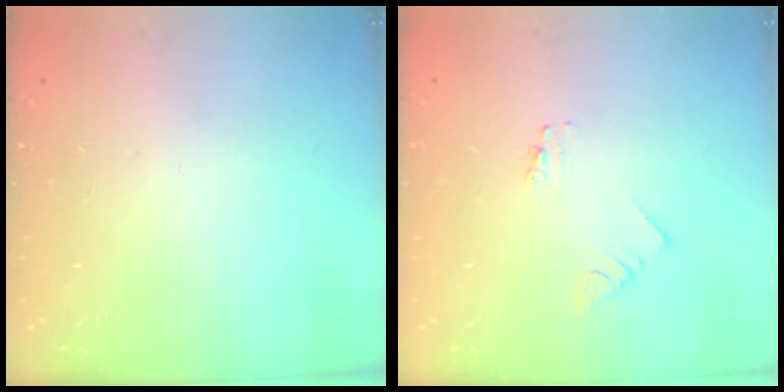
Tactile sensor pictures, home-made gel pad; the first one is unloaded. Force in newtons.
{"total": 0.7, "press": 0.7, "slide": 0.1}